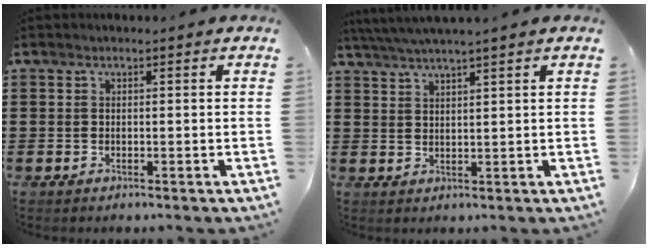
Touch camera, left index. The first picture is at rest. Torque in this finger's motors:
{"motor_torque": [1.46, -0.68, 0.87, 0.20]}